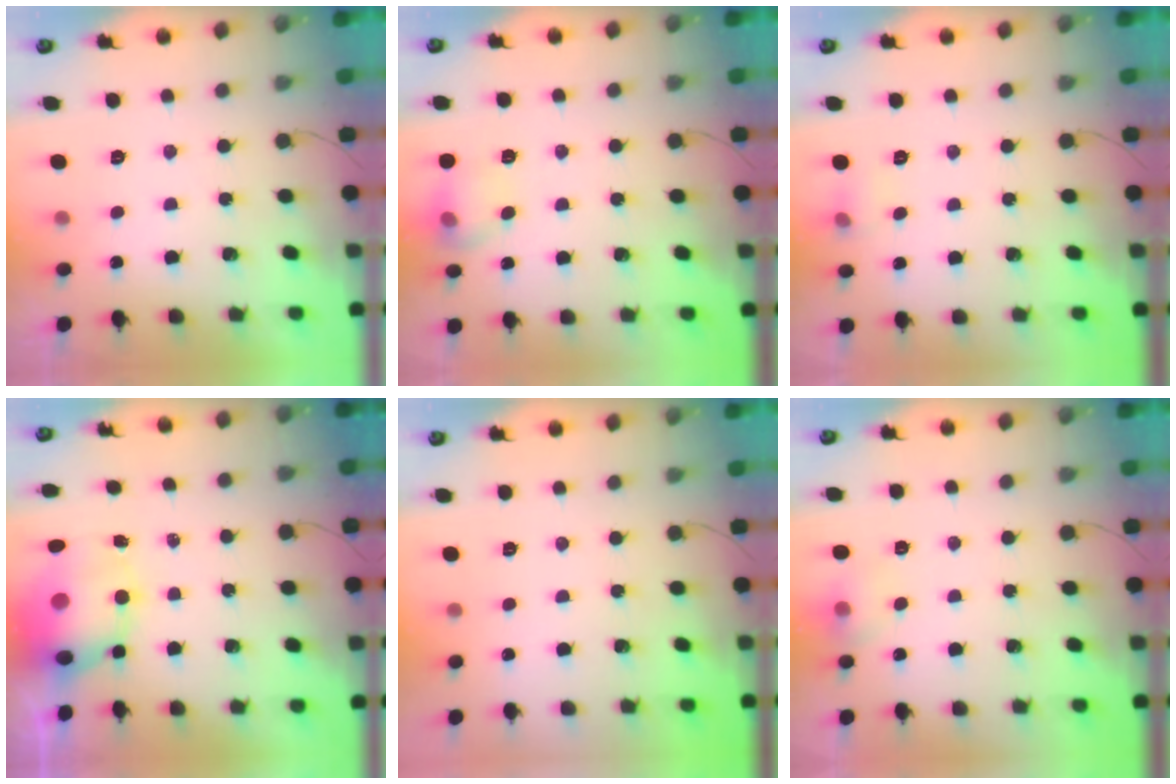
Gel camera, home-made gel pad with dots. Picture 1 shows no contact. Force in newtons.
{"total": 9.1, "press": 9.1, "slide": 0.6}
{"total": 5.1, "press": 4.8, "slide": 1.6}
{"total": 9.4, "press": 9.1, "slide": 2.3}
{"total": 0.0}
{"total": 7.2, "press": 7.0, "slide": 1.5}